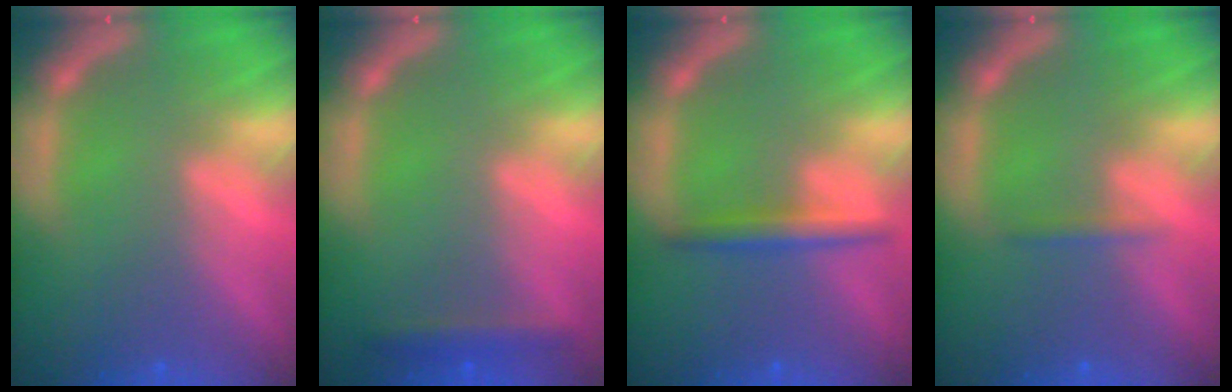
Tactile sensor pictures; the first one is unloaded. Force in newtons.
{"total": 1.9}
{"total": 2.4}
{"total": 0.9}